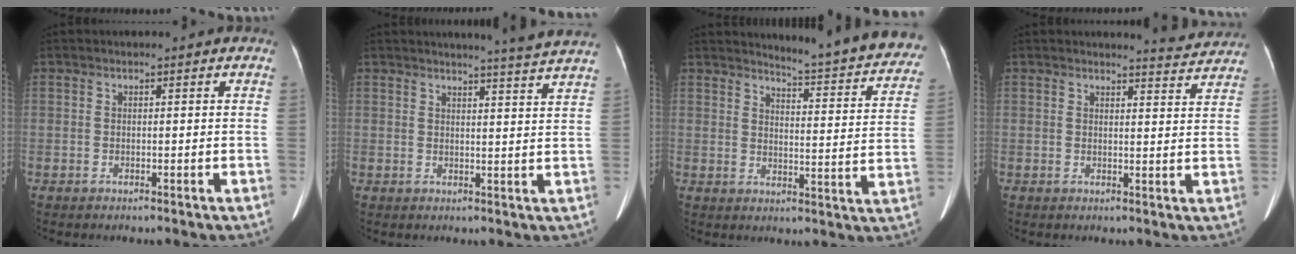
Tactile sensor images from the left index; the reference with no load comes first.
{"total": 8.0, "force": [7.4, -1.8, 2.4], "torque": [-0.036, -0.027, 0.075]}
{"total": 18.3, "force": [17.3, 1.3, 5.7], "torque": [-0.061, -0.096, 0.190]}
{"total": 4.6, "force": [4.6, -0.1, 0.0], "torque": [-0.011, -0.017, 0.044]}